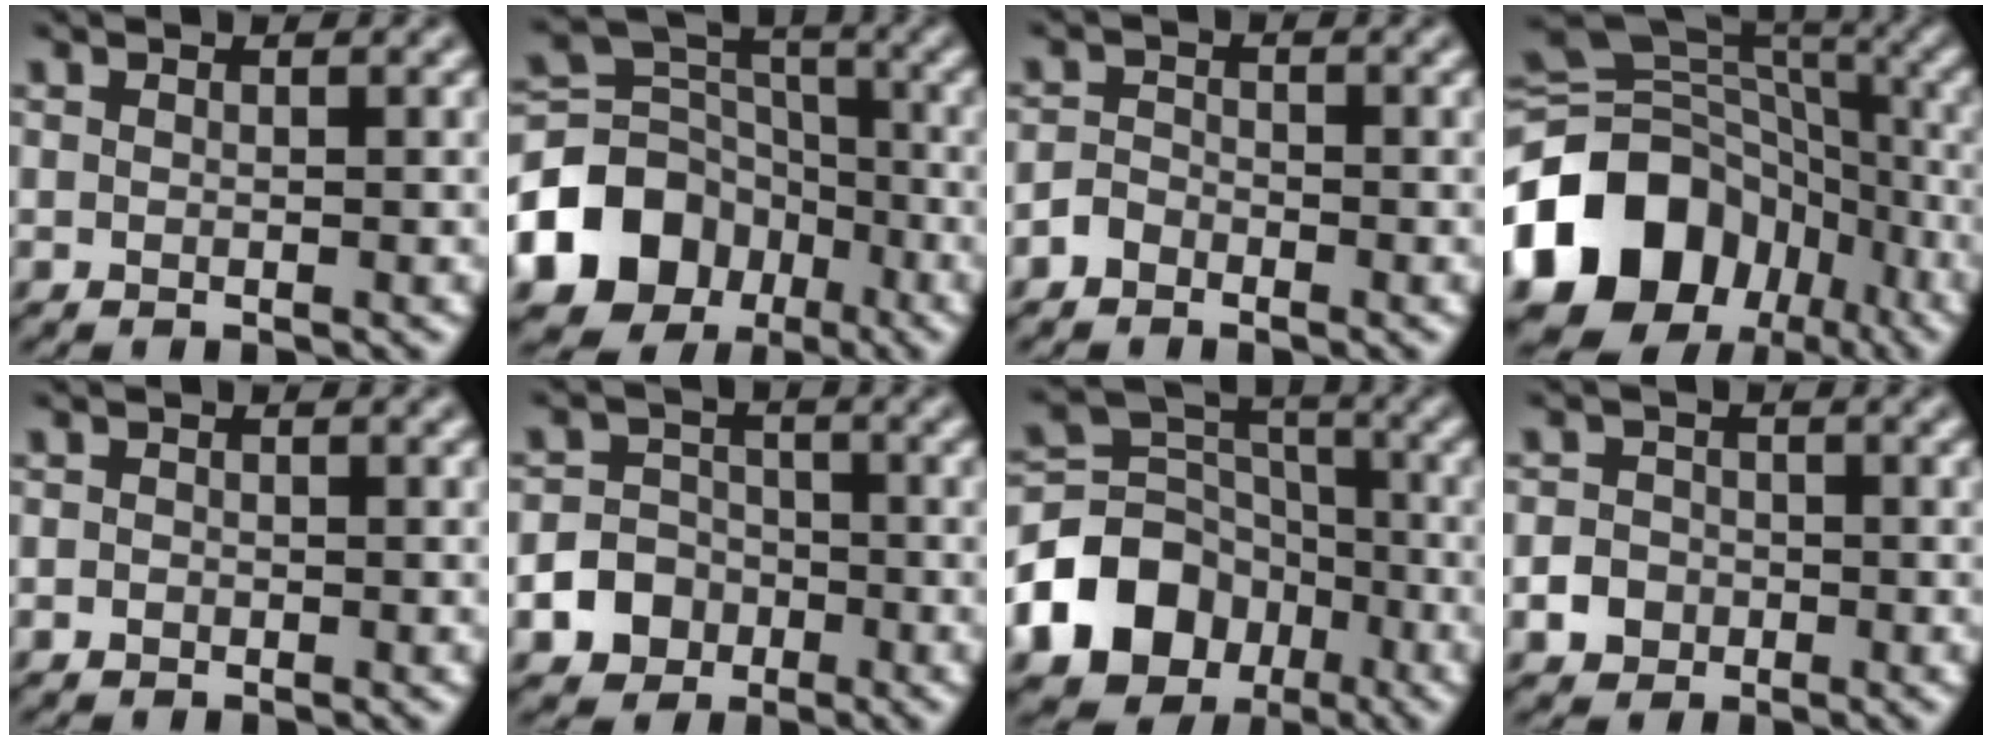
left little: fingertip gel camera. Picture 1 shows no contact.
{"total": 11.8, "force": [-5.6, 9.2, 4.7], "torque": [-0.117, 0.004, -0.112]}
{"total": 1.6, "force": [-1.2, 1.0, 0.3], "torque": [-0.005, 0.007, -0.027]}
{"total": 15.0, "force": [-6.4, 11.4, 7.4], "torque": [-0.164, 0.006, -0.128]}
{"total": 0.7, "force": [-0.2, 0.6, 0.1], "torque": [0.003, -0.004, -0.007]}
{"total": 5.7, "force": [-2.7, 4.9, 1.2], "torque": [-0.007, -0.004, -0.067]}
{"total": 12.5, "force": [-6.0, 9.9, 4.8], "torque": [-0.111, -0.011, -0.119]}
{"total": 3.2, "force": [-1.4, 2.8, 0.7], "torque": [0.007, -0.001, -0.032]}